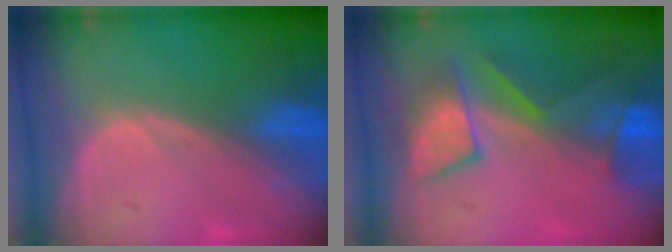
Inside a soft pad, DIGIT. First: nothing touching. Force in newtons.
{"total": 7.8, "press": 7.6, "slide": 1.9}